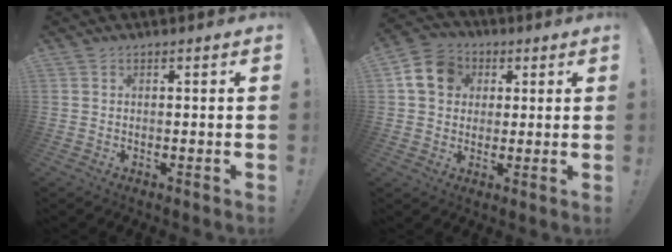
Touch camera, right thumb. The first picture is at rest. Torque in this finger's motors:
{"motor_torque": [0.08, 0.10, 0.42, 0.17, 0.00]}